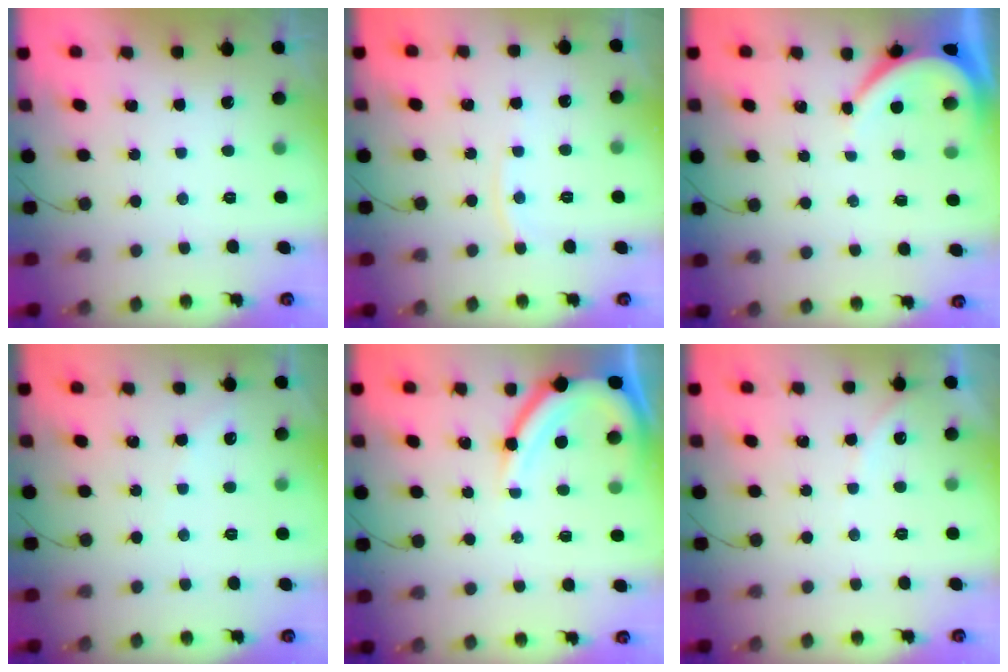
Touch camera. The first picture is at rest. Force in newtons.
{"total": 4.5, "press": 4.4, "slide": 0.5}
{"total": 5.9, "press": 5.9, "slide": 0.7}
{"total": 2.7, "press": 2.7, "slide": 0.5}
{"total": 9.5, "press": 9.4, "slide": 0.9}
{"total": 4.3, "press": 4.3, "slide": 0.7}